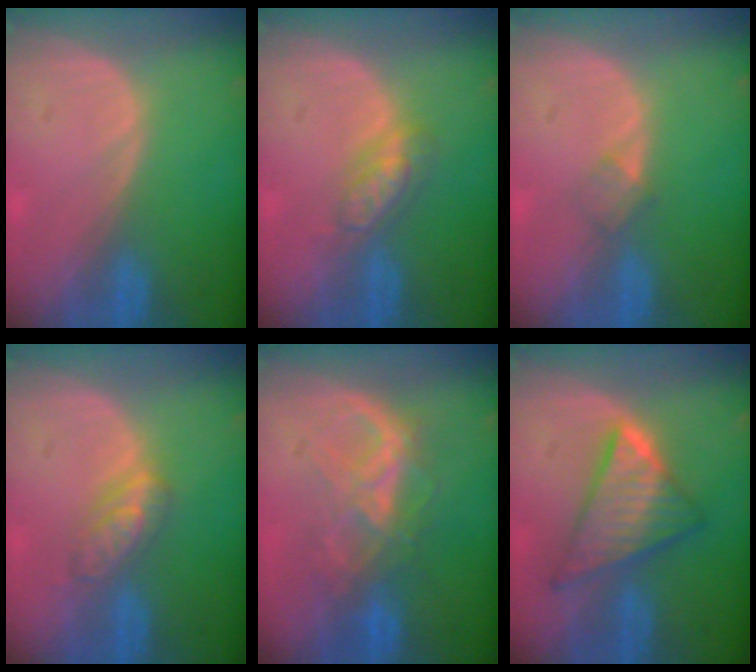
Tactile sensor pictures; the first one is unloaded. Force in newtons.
{"total": 4.8, "press": 4.2, "slide": 2.2}
{"total": 1.8, "press": 1.8, "slide": 0.2}
{"total": 4.7, "press": 4.5, "slide": 1.5}
{"total": 6.6, "press": 6.6, "slide": 0.4}
{"total": 8.2, "press": 8.1, "slide": 0.5}